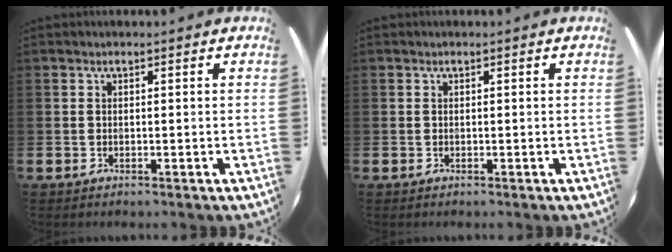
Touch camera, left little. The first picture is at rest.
{"total": 0.0}